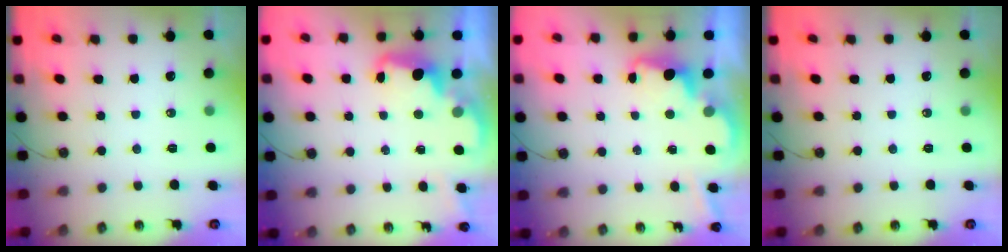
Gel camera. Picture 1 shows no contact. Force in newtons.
{"total": 2.6, "press": 2.5, "slide": 0.6}
{"total": 3.4, "press": 3.3, "slide": 0.8}
{"total": 0.0}